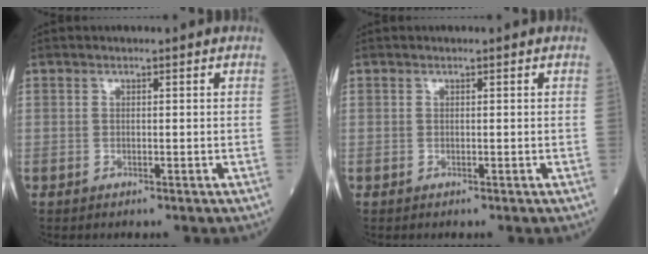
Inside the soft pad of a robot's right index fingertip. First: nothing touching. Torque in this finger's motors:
{"motor_torque": [0.00, 0.00, 0.00, 0.00]}